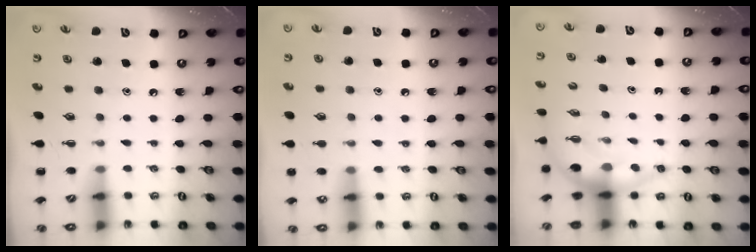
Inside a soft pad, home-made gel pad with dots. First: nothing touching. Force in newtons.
{"total": 7.8, "press": 7.5, "slide": 2.0}
{"total": 6.6, "press": 6.5, "slide": 1.2}